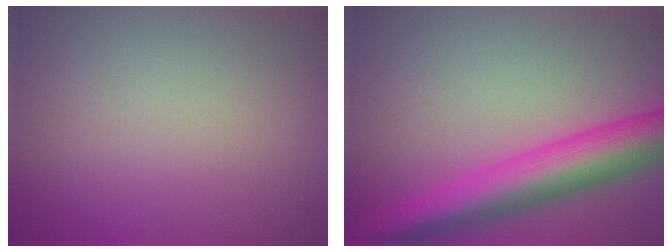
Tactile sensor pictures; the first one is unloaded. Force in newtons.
{"total": 7.5, "press": 7.5, "slide": 0.2}